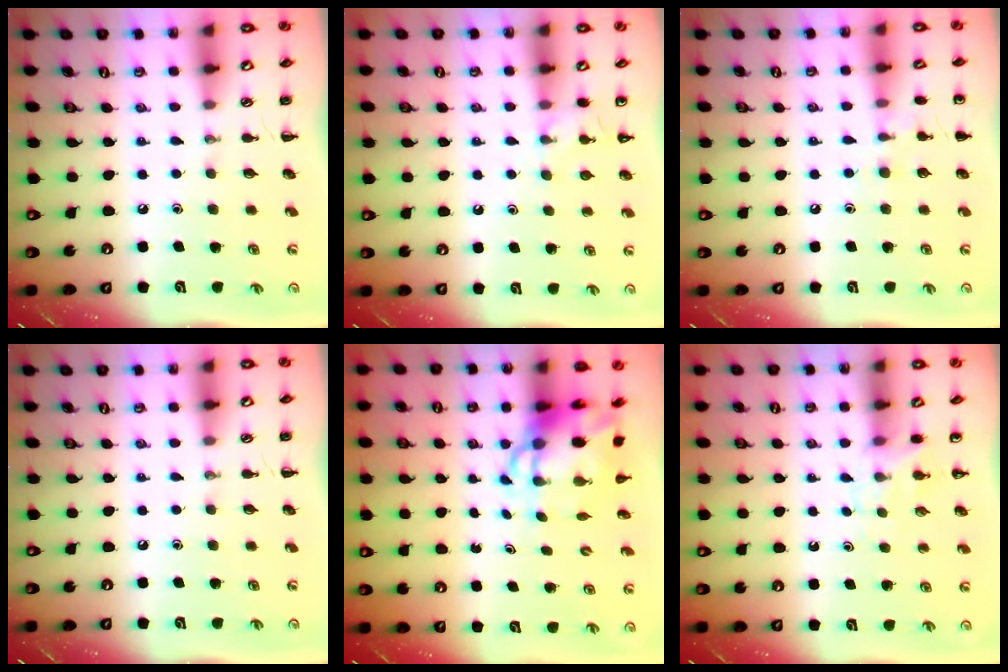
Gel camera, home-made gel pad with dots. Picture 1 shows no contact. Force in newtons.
{"total": 5.8, "press": 5.7, "slide": 1.3}
{"total": 6.8, "press": 6.6, "slide": 1.9}
{"total": 0.0}
{"total": 7.0, "press": 6.8, "slide": 1.9}
{"total": 3.8, "press": 3.6, "slide": 1.3}